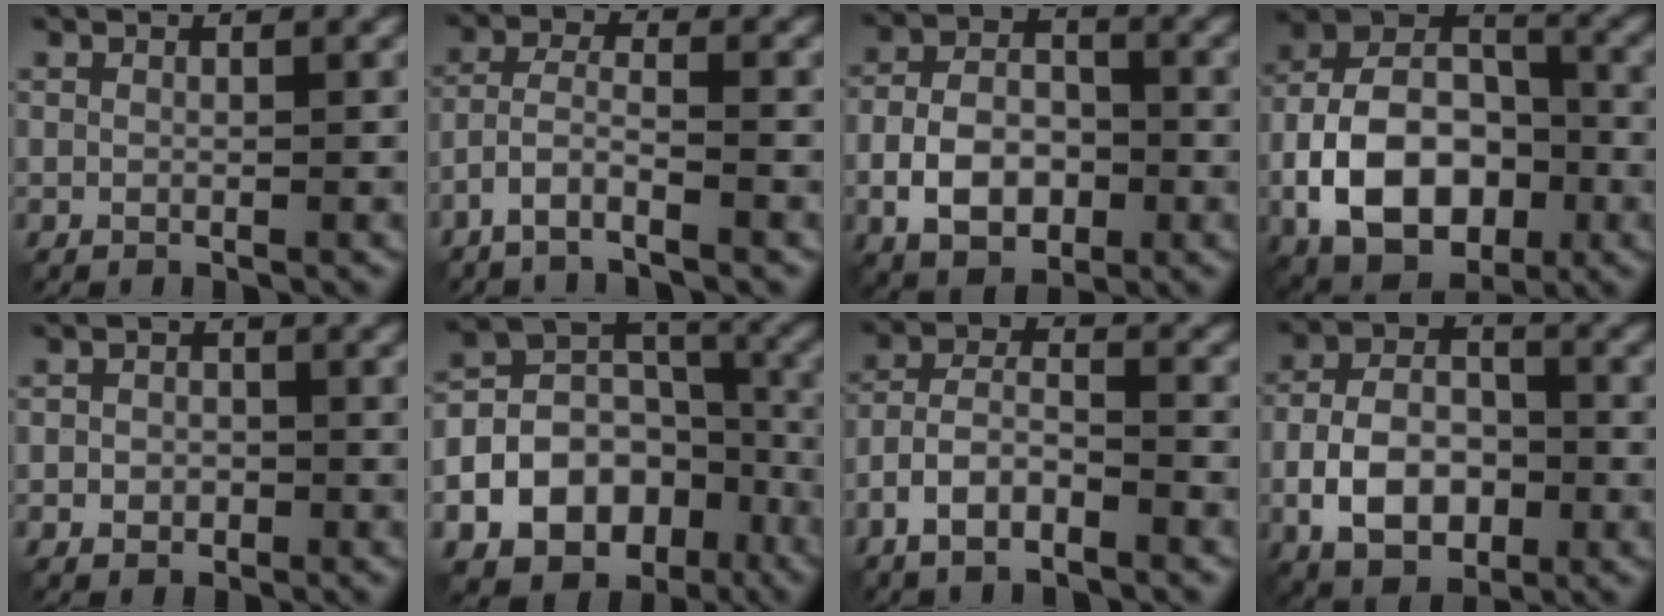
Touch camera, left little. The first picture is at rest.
{"total": 3.4, "force": [-2.5, 0.6, 2.3], "torque": [-0.048, 0.003, -0.062]}
{"total": 6.6, "force": [-2.2, 4.2, 4.5], "torque": [-0.085, 0.004, -0.046]}
{"total": 12.3, "force": [-4.1, 7.5, 8.7], "torque": [-0.166, 0.005, -0.084]}
{"total": 2.0, "force": [-0.6, 1.7, 0.8], "torque": [0.001, 0.002, -0.017]}
{"total": 14.5, "force": [-7.0, 10.9, 6.6], "torque": [-0.123, -0.016, -0.120]}
{"total": 4.8, "force": [-3.1, 2.0, 3.2], "torque": [-0.058, 0.007, -0.067]}
{"total": 7.7, "force": [-2.6, 4.7, 5.5], "torque": [-0.105, 0.005, -0.053]}